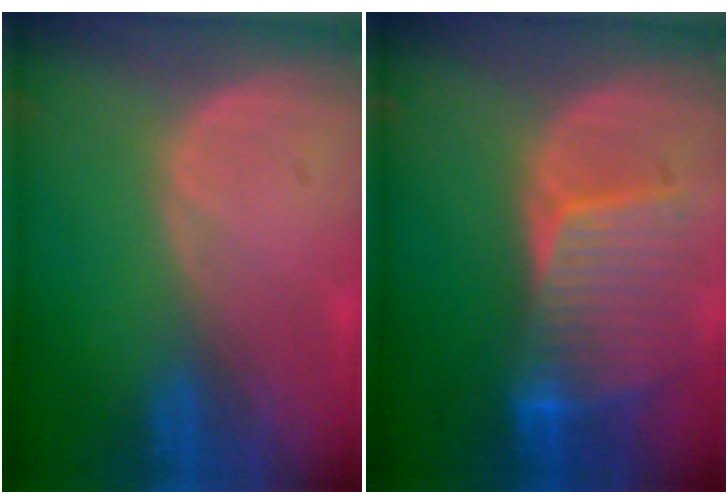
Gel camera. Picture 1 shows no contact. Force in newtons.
{"total": 8.4, "press": 7.7, "slide": 3.3}